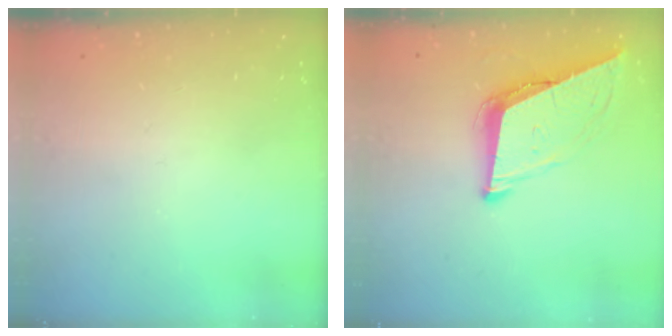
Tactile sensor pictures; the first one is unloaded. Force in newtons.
{"total": 9.3, "press": 9.0, "slide": 2.3}